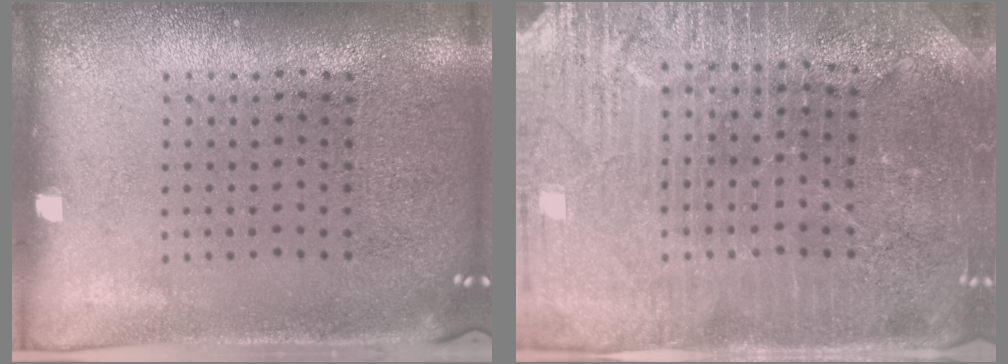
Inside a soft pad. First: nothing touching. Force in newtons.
{"total": 4.0, "press": 3.8, "slide": 1.2}